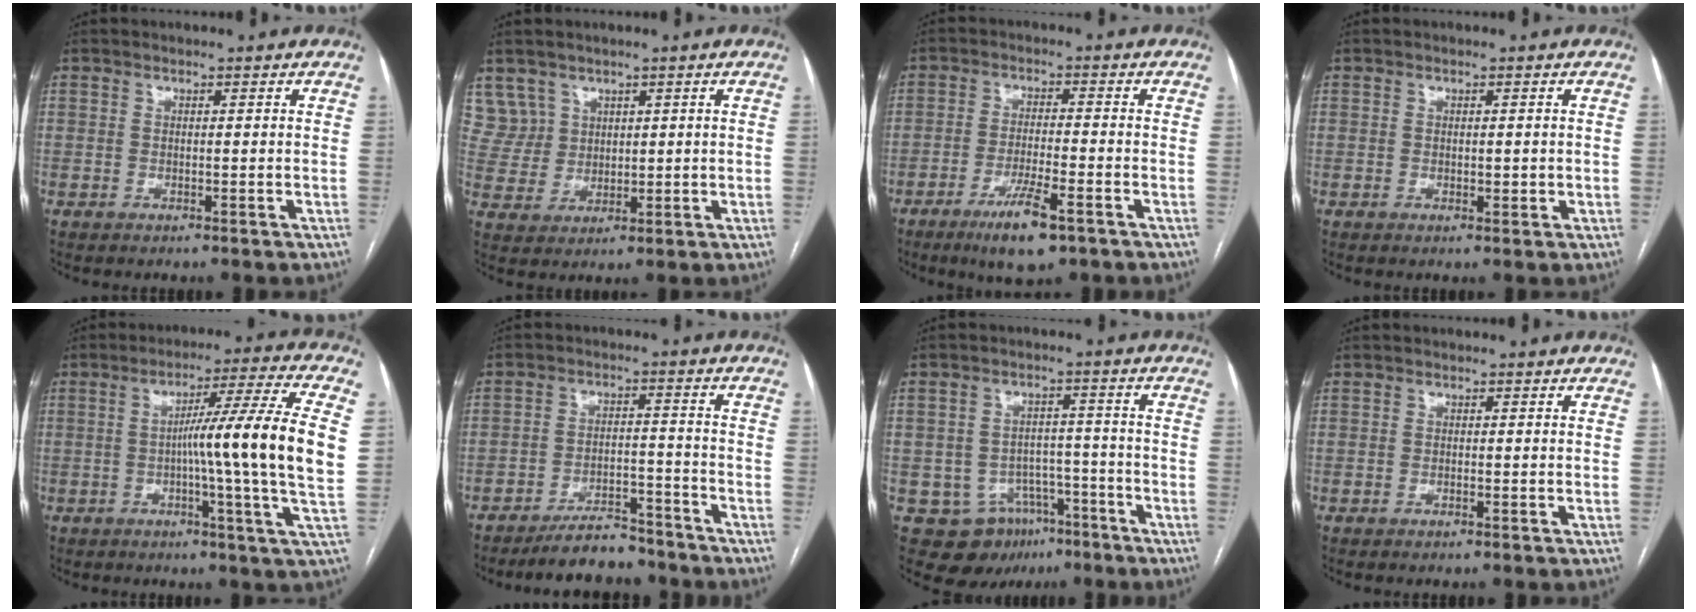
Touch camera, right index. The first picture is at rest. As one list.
[{"total": 6.1, "force": [3.5, 5.0, -0.1], "torque": [0.002, 0.015, 0.080]}, {"total": 7.9, "force": [-4.8, 1.1, 6.2], "torque": [-0.114, -0.014, -0.078]}, {"total": 1.4, "force": [-0.1, 0.8, 1.2], "torque": [-0.016, -0.001, 0.001]}, {"total": 15.5, "force": [0.2, -2.1, 15.4], "torque": [-0.232, 0.000, -0.009]}, {"total": 7.7, "force": [-7.0, 2.3, 2.0], "torque": [-0.029, 0.007, -0.117]}, {"total": 10.1, "force": [-5.5, 7.8, 3.2], "torque": [-0.045, 0.020, -0.072]}, {"total": 0.0}]